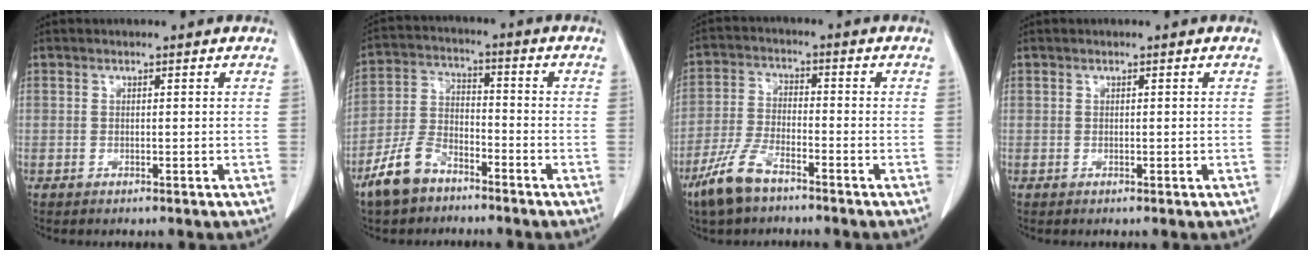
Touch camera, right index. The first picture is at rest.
{"total": 8.7, "force": [-6.3, 4.2, 4.2], "torque": [-0.106, -0.001, -0.125]}
{"total": 7.9, "force": [-5.7, 2.4, 5.0], "torque": [-0.116, -0.011, -0.113]}
{"total": 0.0}